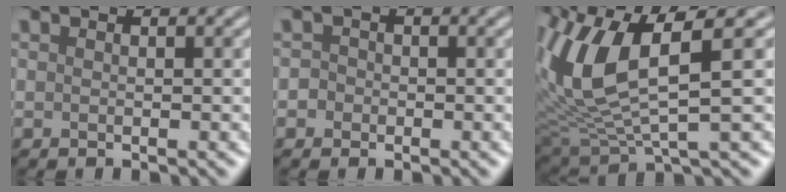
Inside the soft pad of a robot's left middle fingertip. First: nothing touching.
{"total": 1.4, "force": [-0.3, 1.3, 0.4], "torque": [0.010, 0.004, -0.015]}
{"total": 8.8, "force": [1.9, 3.5, 7.8], "torque": [-0.181, -0.006, 0.036]}